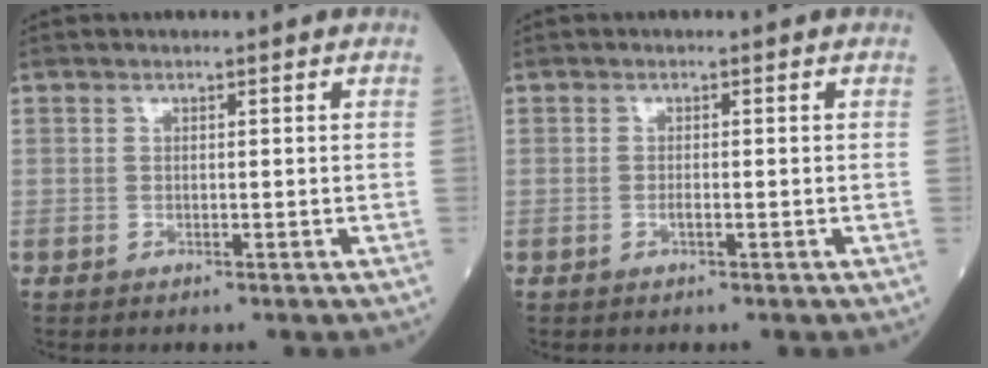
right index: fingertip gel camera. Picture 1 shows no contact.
{"total": 0.8, "force": [-0.3, 0.1, 0.7], "torque": [-0.016, 0.000, -0.006]}